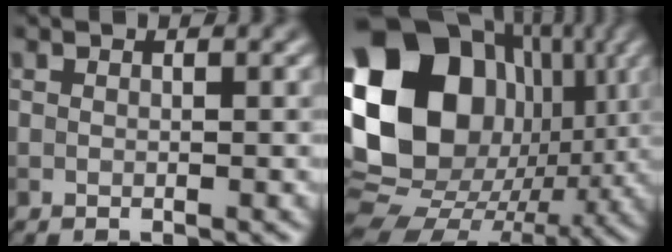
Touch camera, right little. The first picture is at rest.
{"total": 20.7, "force": [4.0, 16.8, 11.5], "torque": [-0.234, 0.006, 0.081]}